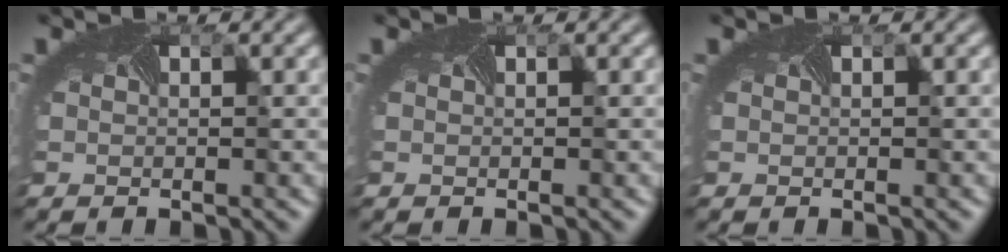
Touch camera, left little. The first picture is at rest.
{"total": 0.0}
{"total": 0.0}